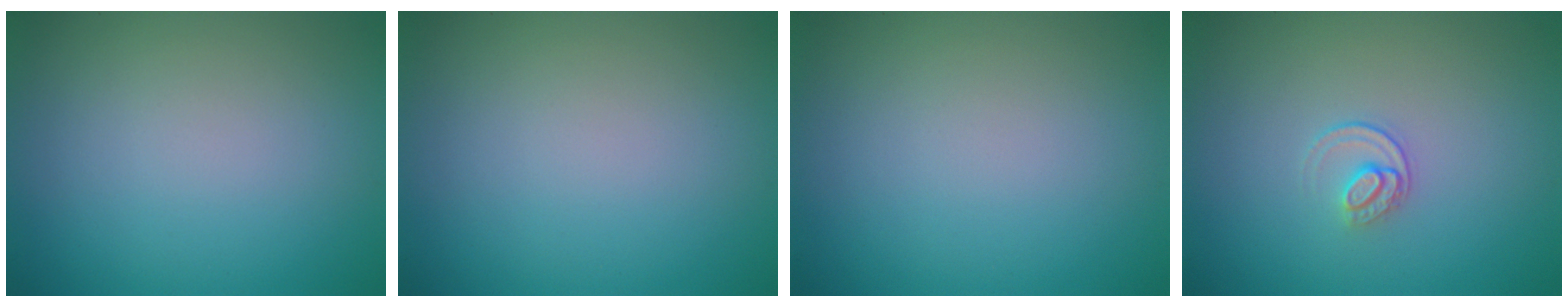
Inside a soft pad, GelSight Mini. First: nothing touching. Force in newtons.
{"total": 0.0}
{"total": 0.0}
{"total": 1.4, "press": 0.9, "slide": 1.0}